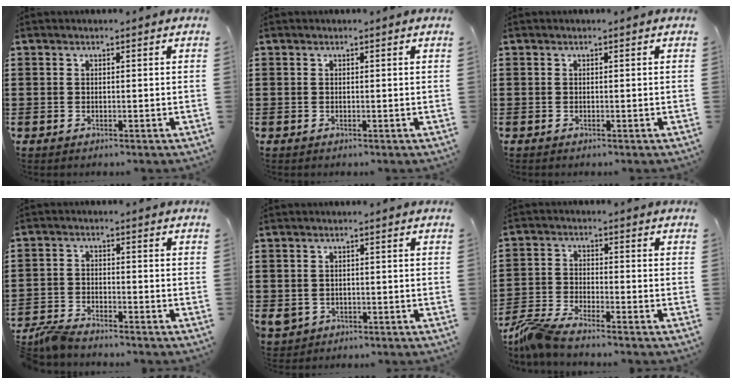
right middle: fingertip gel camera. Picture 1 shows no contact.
{"total": 0.0}
{"total": 0.0}
{"total": 3.6, "force": [-3.5, 0.5, 1.0], "torque": [-0.039, -0.002, -0.077]}
{"total": 1.5, "force": [-0.5, 1.3, 0.6], "torque": [-0.033, -0.004, -0.016]}
{"total": 5.1, "force": [-4.6, 0.3, 2.2], "torque": [-0.079, -0.021, -0.098]}